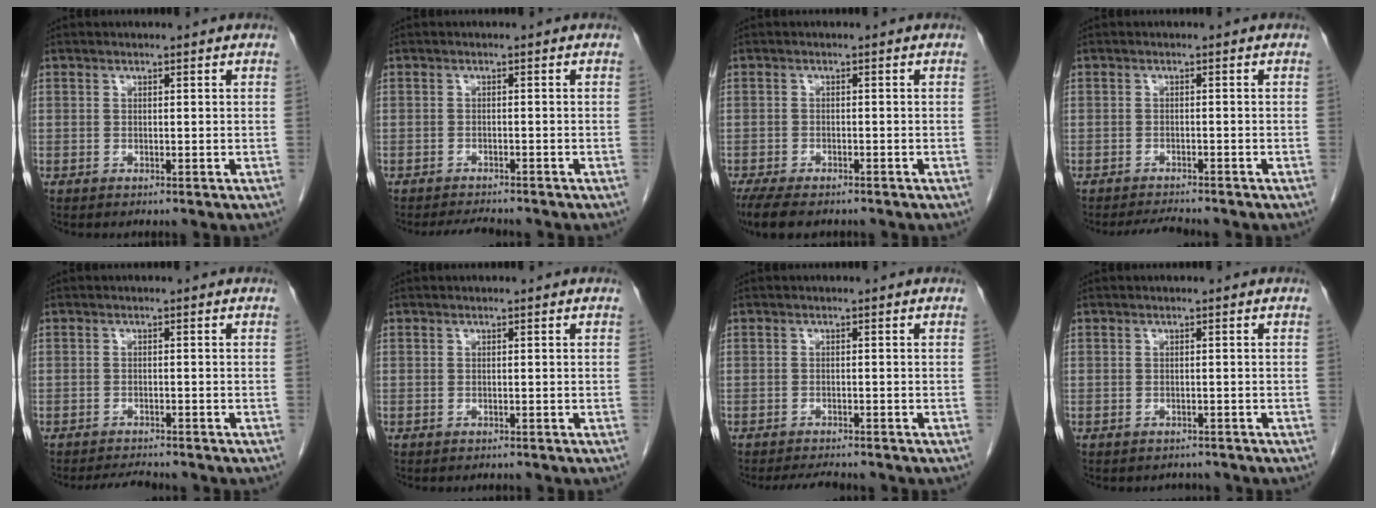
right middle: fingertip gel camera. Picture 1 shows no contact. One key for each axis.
{"total": 3.3, "fx": -3.2, "fy": 0.5, "fz": 0.8, "tx": -0.014, "ty": -0.010, "tz": -0.048}
{"total": 7.3, "fx": -5.8, "fy": 2.4, "fz": 3.8, "tx": -0.062, "ty": -0.014, "tz": -0.087}
{"total": 2.9, "fx": -2.8, "fy": -0.1, "fz": 0.4, "tx": -0.012, "ty": -0.014, "tz": -0.045}
{"total": 2.9, "fx": -2.9, "fy": 0.1, "fz": 0.4, "tx": -0.011, "ty": -0.013, "tz": -0.047}
{"total": 0.8, "fx": -0.8, "fy": 0.2, "fz": 0.0, "tx": -0.006, "ty": -0.002, "tz": -0.011}
{"total": 3.6, "fx": -3.4, "fy": 0.6, "fz": 1.0, "tx": -0.017, "ty": -0.009, "tz": -0.051}
{"total": 2.1, "fx": -1.9, "fy": 0.9, "fz": -0.2, "tx": -0.001, "ty": 0.000, "tz": -0.026}